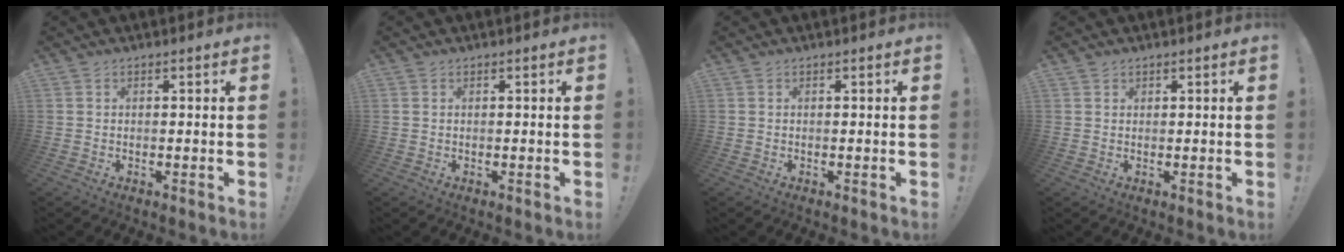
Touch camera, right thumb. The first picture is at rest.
{"total": 0.0}
{"total": 0.0}
{"total": 1.1, "force": [1.0, 0.5, 0.1], "torque": [0.008, -0.005, 0.018]}